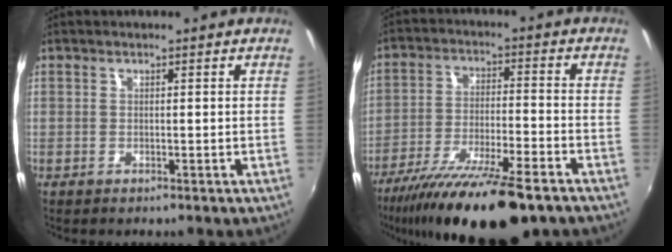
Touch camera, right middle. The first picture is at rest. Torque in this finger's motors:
{"motor_torque": [1.07, -1.07, 0.76, 0.19]}